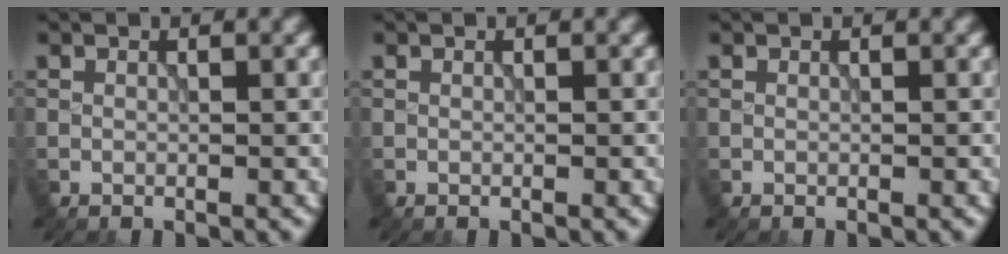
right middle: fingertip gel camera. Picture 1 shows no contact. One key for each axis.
{"total": 0.0}
{"total": 0.0}